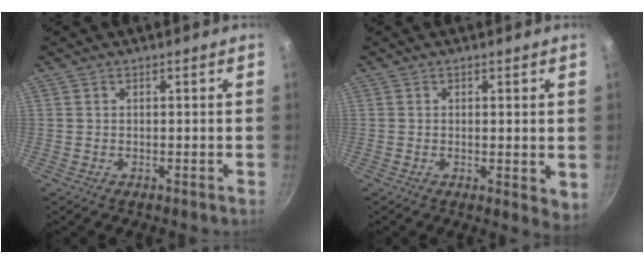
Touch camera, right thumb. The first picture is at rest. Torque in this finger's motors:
{"motor_torque": [-0.02, 0.18, -0.25, 0.25, -0.04]}